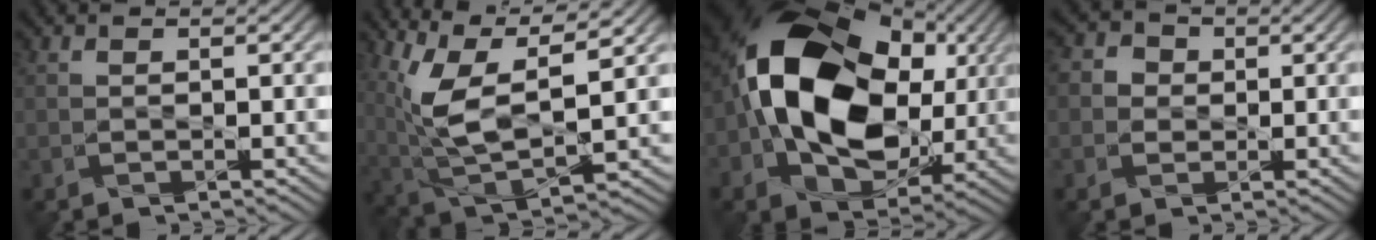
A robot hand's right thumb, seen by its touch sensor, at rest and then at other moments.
{"total": 10.7, "force": [4.2, 3.7, 9.1], "torque": [-0.212, -0.001, 0.090]}
{"total": 19.3, "force": [1.5, 13.7, 13.6], "torque": [-0.282, -0.010, 0.033]}
{"total": 3.0, "force": [0.4, 2.8, 1.1], "torque": [-0.033, 0.010, -0.002]}